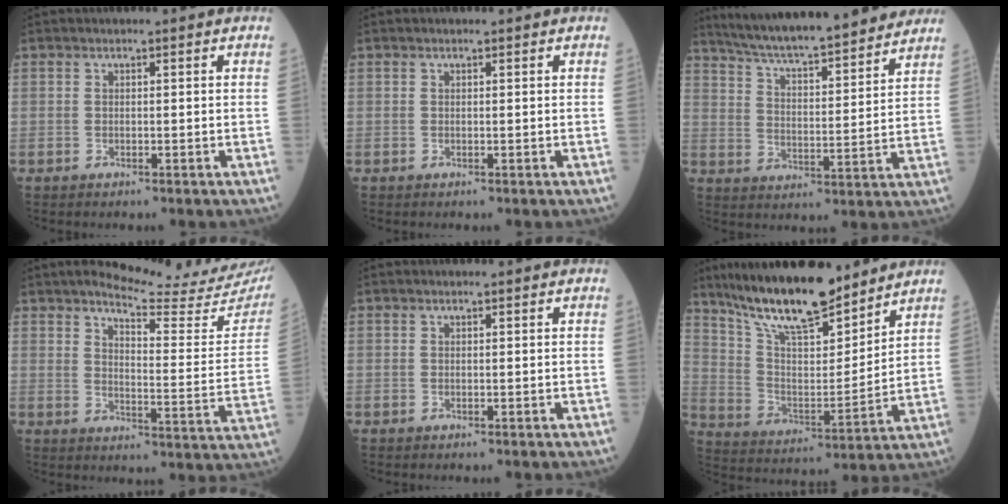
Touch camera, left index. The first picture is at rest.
{"total": 0.0}
{"total": 21.4, "force": [19.0, 2.1, 9.5], "torque": [-0.154, 0.011, 0.275]}
{"total": 17.9, "force": [16.8, 0.5, 6.0], "torque": [-0.086, -0.096, 0.196]}
{"total": 0.0}
{"total": 16.8, "force": [14.0, 3.7, 8.6], "torque": [-0.153, -0.001, 0.254]}